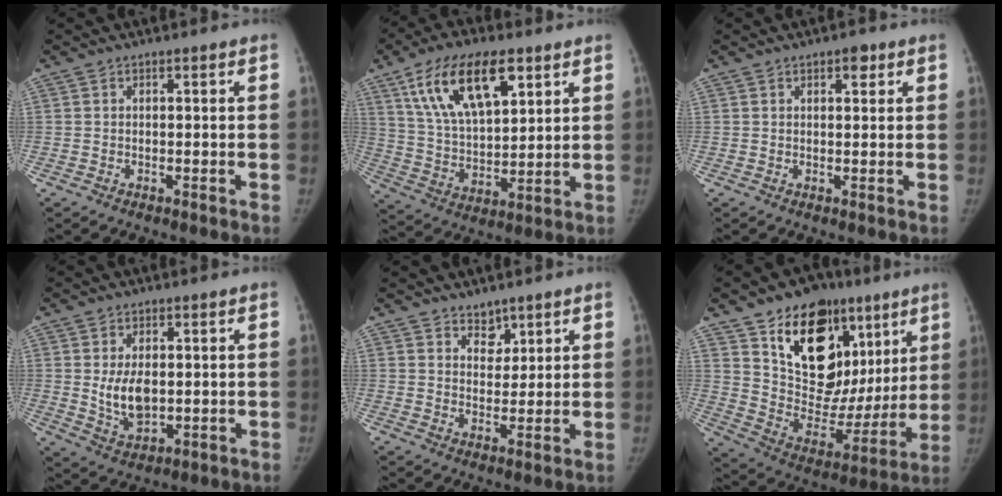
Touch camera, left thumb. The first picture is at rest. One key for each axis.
{"total": 17.8, "fx": 9.0, "fy": 8.2, "fz": 13.1, "tx": -0.205, "ty": -0.024, "tz": 0.168}
{"total": 2.4, "fx": 1.4, "fy": 1.1, "fz": 1.6, "tx": -0.013, "ty": -0.004, "tz": 0.018}
{"total": 7.1, "fx": 0.5, "fy": 4.3, "fz": 5.7, "tx": -0.090, "ty": -0.014, "tz": 0.020}
{"total": 3.9, "fx": 2.9, "fy": 2.4, "fz": 1.0, "tx": 0.009, "ty": -0.023, "tz": 0.050}
{"total": 26.7, "fx": 13.0, "fy": 16.7, "fz": 16.3, "tx": -0.185, "ty": -0.014, "tz": 0.221}